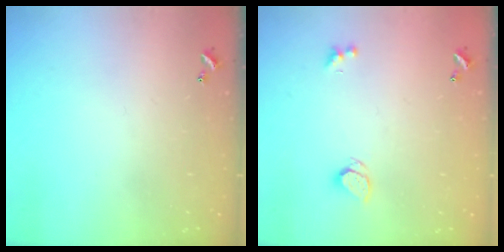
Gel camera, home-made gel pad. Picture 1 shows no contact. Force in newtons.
{"total": 2.0, "press": 2.0, "slide": 0.5}